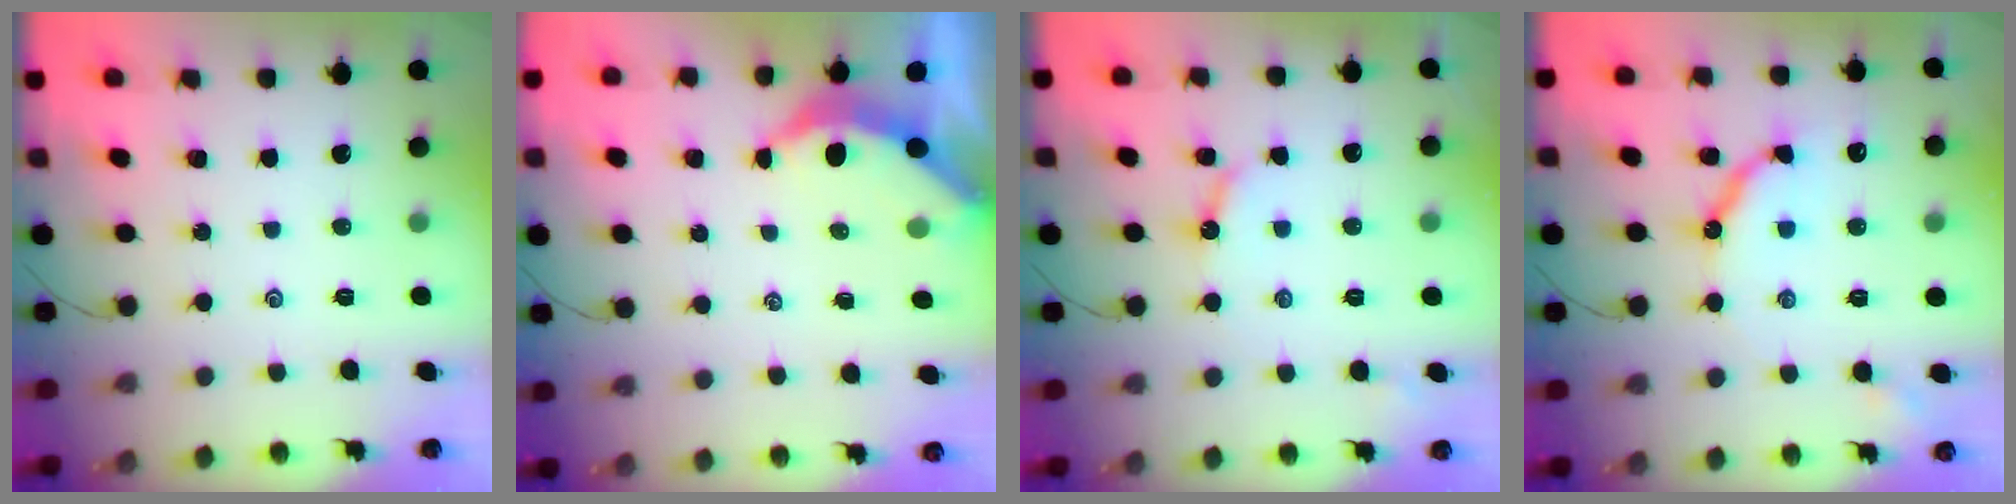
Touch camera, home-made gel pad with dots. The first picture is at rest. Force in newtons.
{"total": 3.8, "press": 3.7, "slide": 0.4}
{"total": 4.9, "press": 4.9, "slide": 0.5}
{"total": 10.4, "press": 10.4, "slide": 0.8}